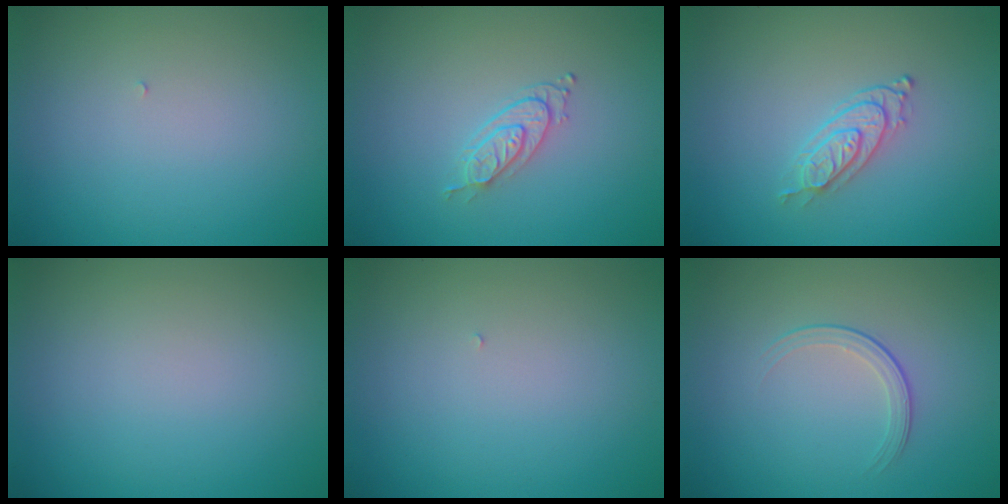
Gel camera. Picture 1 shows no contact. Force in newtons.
{"total": 2.0, "press": 1.4, "slide": 1.4}
{"total": 2.5, "press": 2.1, "slide": 1.4}
{"total": 0.0}
{"total": 0.0}
{"total": 1.7, "press": 0.9, "slide": 1.4}